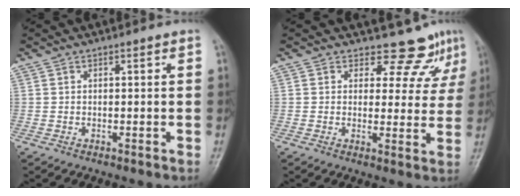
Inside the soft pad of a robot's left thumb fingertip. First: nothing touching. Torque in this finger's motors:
{"motor_torque": [-0.18, 0.21, -0.32, -0.13, 0.03]}